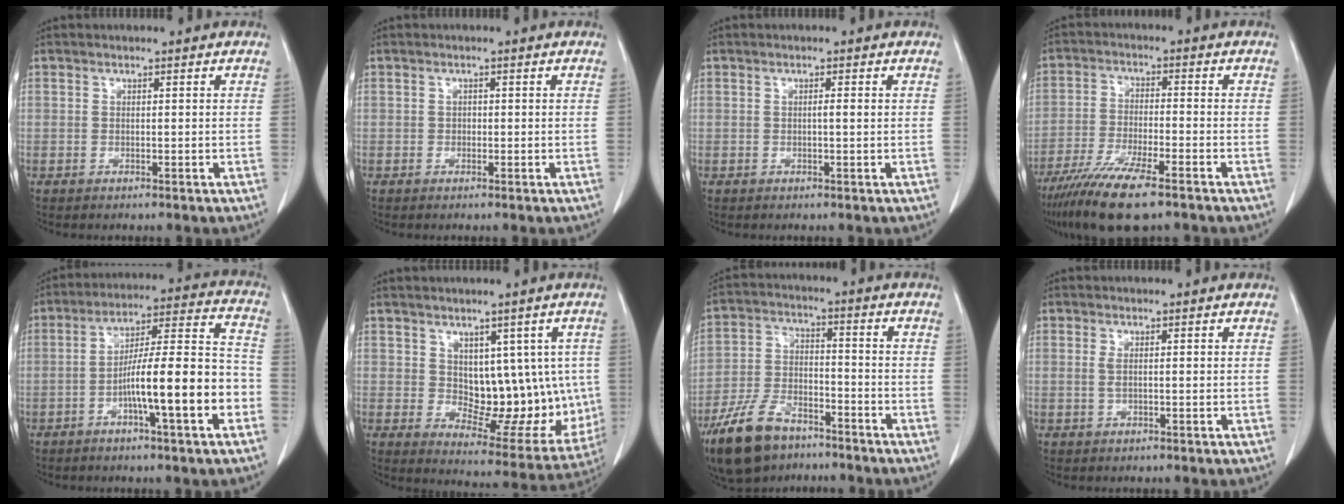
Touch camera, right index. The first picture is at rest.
{"total": 0.5, "force": [-0.1, 0.5, 0.2], "torque": [0.002, 0.003, -0.003]}
{"total": 0.9, "force": [0.1, -0.1, 0.9], "torque": [-0.016, 0.001, 0.001]}
{"total": 12.1, "force": [-8.6, 1.7, 8.2], "torque": [-0.149, -0.030, -0.147]}
{"total": 14.8, "force": [-4.9, 1.1, 13.9], "torque": [-0.219, 0.017, -0.078]}
{"total": 12.9, "force": [1.3, 7.0, 10.7], "torque": [-0.116, 0.005, 0.040]}
{"total": 11.7, "force": [-8.3, 5.5, 6.2], "torque": [-0.136, -0.010, -0.153]}
{"total": 1.6, "force": [0.2, 0.4, 1.5], "torque": [-0.031, 0.005, 0.006]}